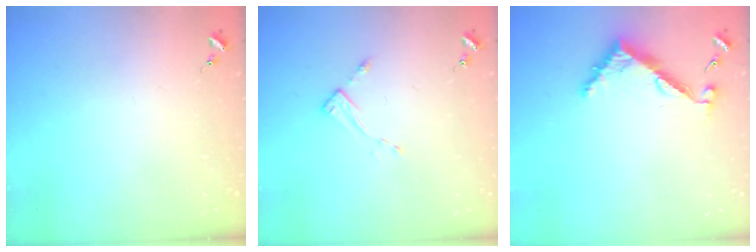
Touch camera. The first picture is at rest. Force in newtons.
{"total": 2.8, "press": 2.7, "slide": 0.3}
{"total": 7.0, "press": 7.0, "slide": 0.6}